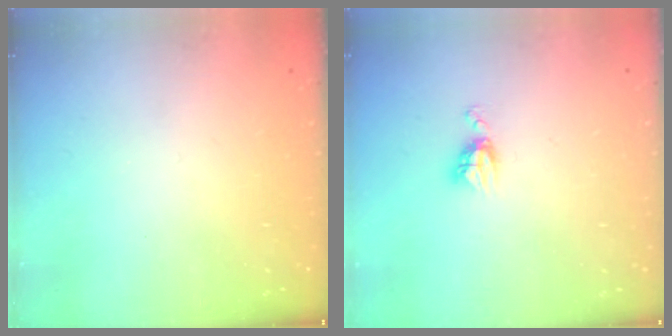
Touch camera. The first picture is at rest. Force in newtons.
{"total": 5.4, "press": 5.4, "slide": 0.5}